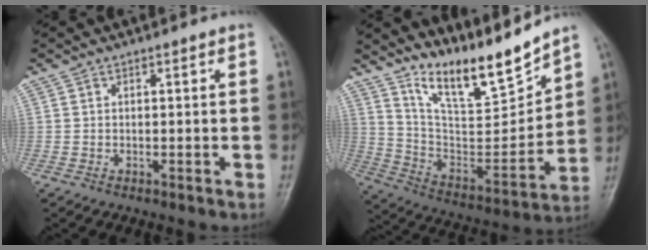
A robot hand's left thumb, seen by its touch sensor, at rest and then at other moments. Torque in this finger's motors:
{"motor_torque": [0.21, 0.35, 0.13, -0.12, 0.12]}